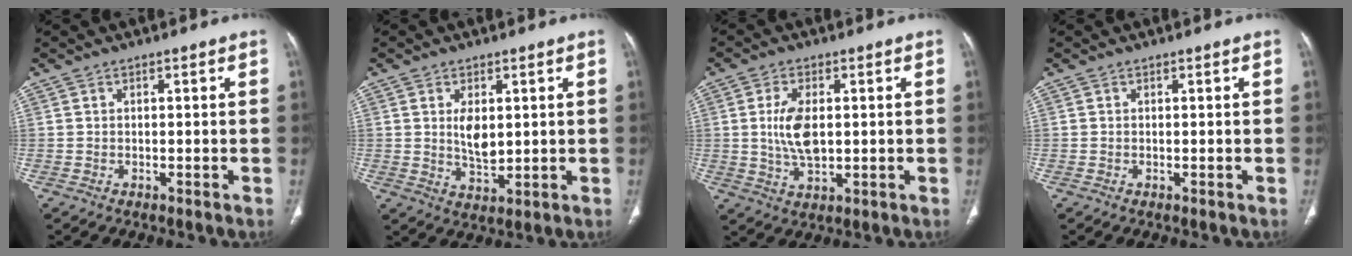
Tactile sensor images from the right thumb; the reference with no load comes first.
{"total": 5.6, "force": [1.2, 3.0, 4.6], "torque": [-0.072, -0.015, 0.027]}
{"total": 7.7, "force": [0.7, 4.1, 6.5], "torque": [-0.129, -0.005, 0.016]}
{"total": 0.0}